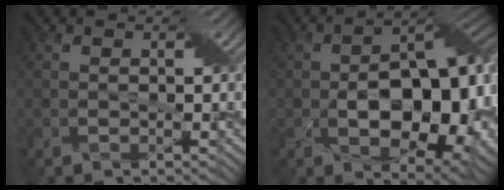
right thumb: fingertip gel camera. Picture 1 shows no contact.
{"total": 14.3, "force": [-2.1, 8.0, 11.6], "torque": [-0.171, -0.016, -0.021]}